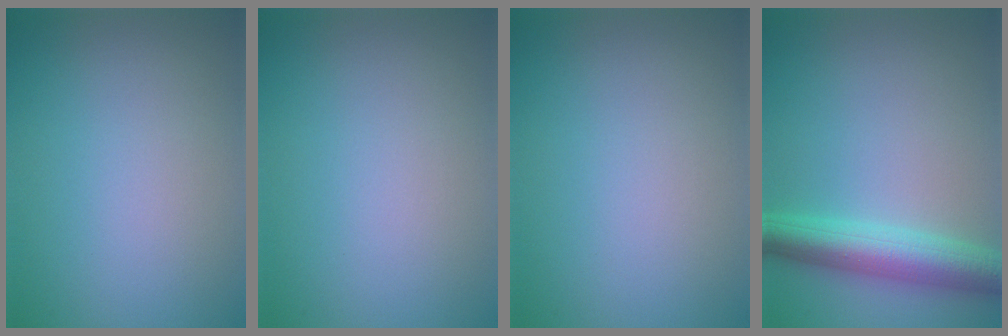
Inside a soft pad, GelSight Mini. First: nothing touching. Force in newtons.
{"total": 0.0}
{"total": 0.0}
{"total": 5.8, "press": 5.8, "slide": 0.0}